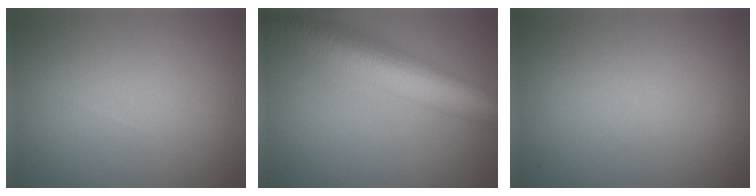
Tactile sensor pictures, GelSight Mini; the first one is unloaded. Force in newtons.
{"total": 11.0, "press": 11.0, "slide": 0.6}
{"total": 0.0}